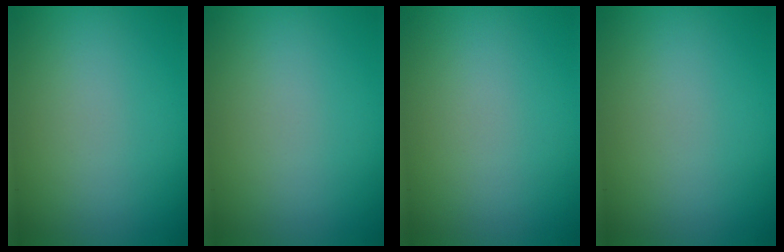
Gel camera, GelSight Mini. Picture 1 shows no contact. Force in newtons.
{"total": 0.0}
{"total": 0.0}
{"total": 0.0}